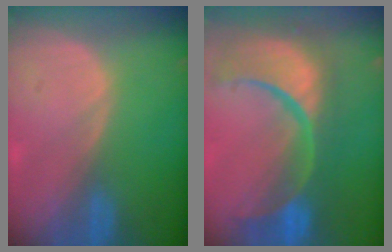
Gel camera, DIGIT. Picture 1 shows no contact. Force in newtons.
{"total": 14.3, "press": 11.4, "slide": 8.7}